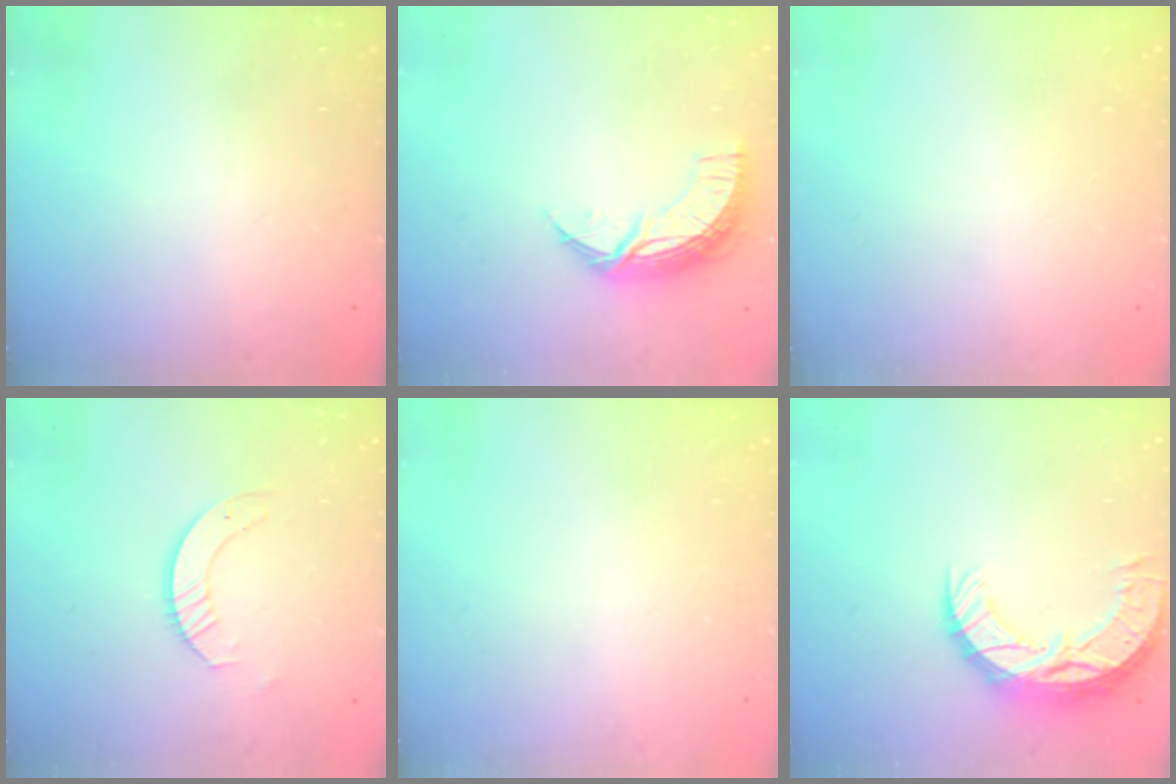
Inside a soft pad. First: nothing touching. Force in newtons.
{"total": 10.0, "press": 10.0, "slide": 0.5}
{"total": 0.0}
{"total": 3.8, "press": 3.8, "slide": 0.1}
{"total": 0.0}
{"total": 12.2, "press": 12.2, "slide": 0.8}